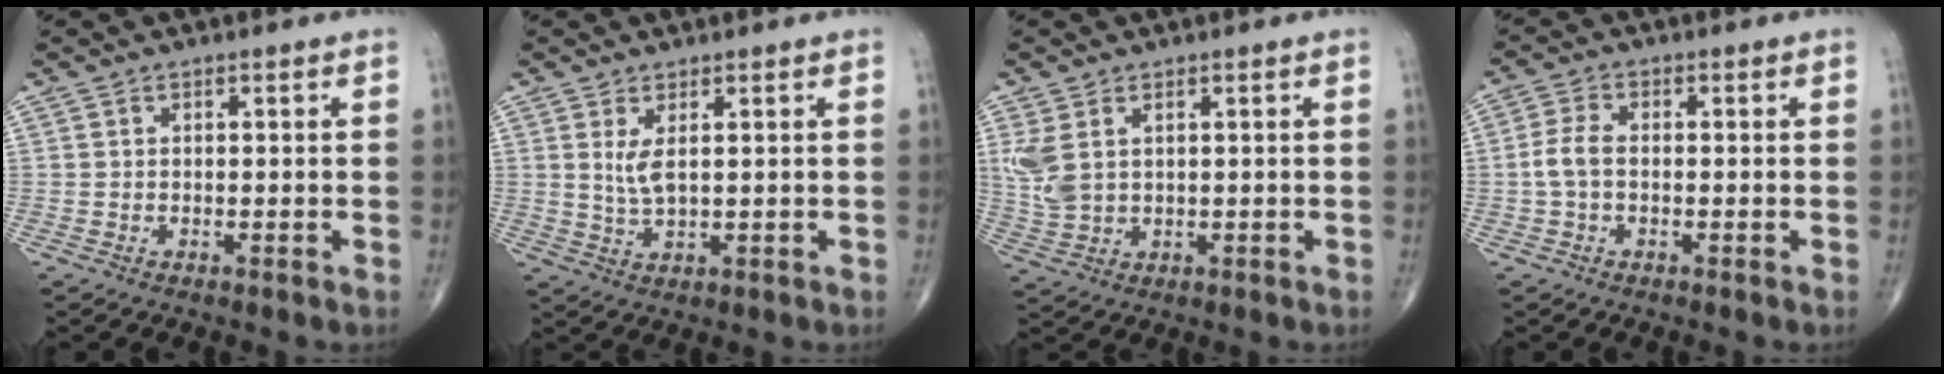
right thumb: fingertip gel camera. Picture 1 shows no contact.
{"total": 3.6, "force": [1.1, 1.2, 3.2], "torque": [-0.068, -0.012, 0.031]}
{"total": 5.8, "force": [1.8, 3.6, 4.3], "torque": [-0.108, 0.000, 0.046]}
{"total": 3.8, "force": [-0.4, 2.3, 3.1], "torque": [-0.069, 0.010, -0.014]}